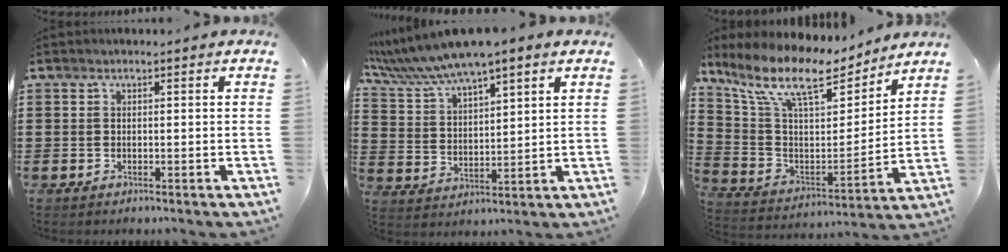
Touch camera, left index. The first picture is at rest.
{"total": 7.4, "force": [6.2, 0.7, 3.9], "torque": [-0.097, -0.025, 0.110]}
{"total": 12.2, "force": [9.0, 3.6, 7.4], "torque": [-0.179, -0.046, 0.154]}